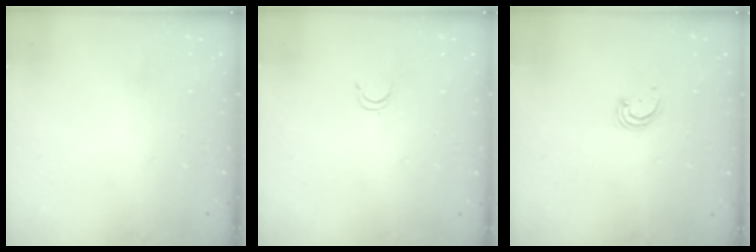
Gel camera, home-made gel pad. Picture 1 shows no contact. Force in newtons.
{"total": 3.1, "press": 3.1, "slide": 0.4}
{"total": 2.2, "press": 2.2, "slide": 0.2}